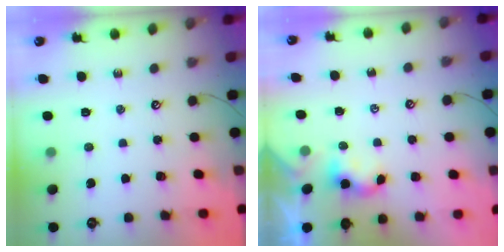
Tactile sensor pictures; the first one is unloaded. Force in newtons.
{"total": 1.7, "press": 1.6, "slide": 0.4}